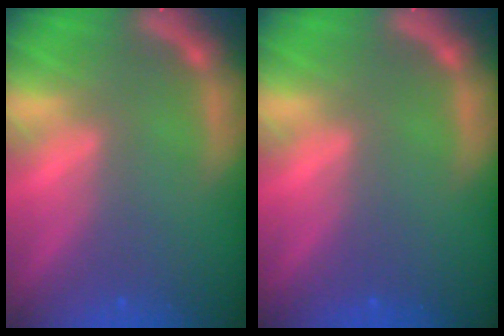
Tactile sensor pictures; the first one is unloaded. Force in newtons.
{"total": 0.0}